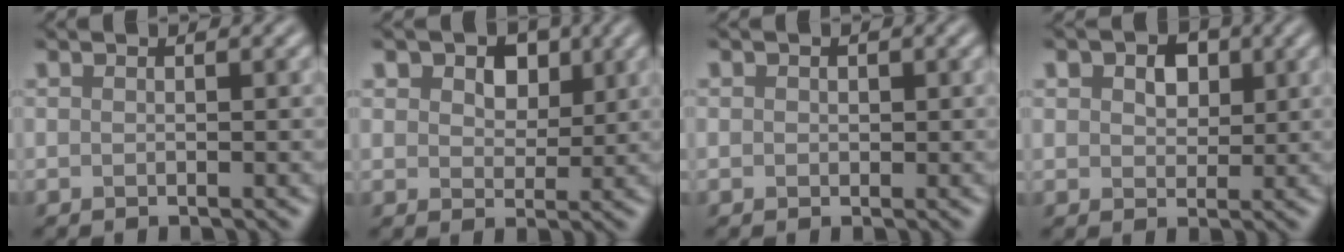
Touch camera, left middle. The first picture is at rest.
{"total": 3.9, "force": [2.7, 2.5, 1.4], "torque": [-0.050, 0.022, 0.045]}
{"total": 1.2, "force": [-0.1, -0.4, -1.1], "torque": [-0.002, 0.007, 0.018]}
{"total": 1.7, "force": [1.2, 1.2, 0.2], "torque": [-0.022, 0.014, 0.034]}